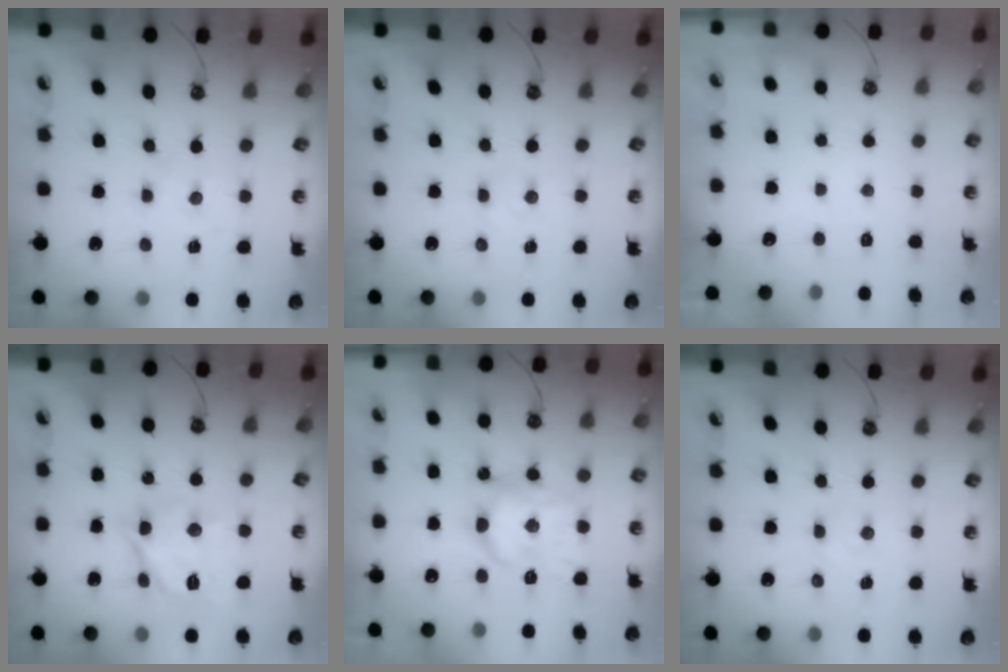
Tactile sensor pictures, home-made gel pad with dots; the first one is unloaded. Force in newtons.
{"total": 1.5, "press": 1.5, "slide": 0.2}
{"total": 0.0}
{"total": 14.7, "press": 14.6, "slide": 1.2}
{"total": 13.9, "press": 13.9, "slide": 0.7}
{"total": 1.5, "press": 1.5, "slide": 0.2}